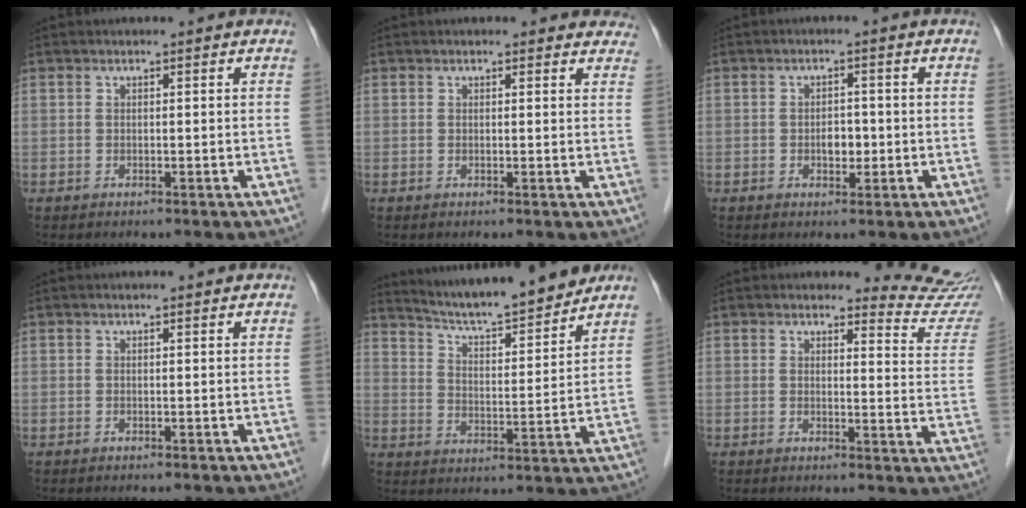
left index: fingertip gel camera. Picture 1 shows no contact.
{"total": 3.7, "force": [3.4, 1.5, 0.5], "torque": [0.015, -0.006, 0.014]}
{"total": 2.6, "force": [-0.7, 1.6, 1.9], "torque": [-0.028, 0.003, -0.007]}
{"total": 0.6, "force": [0.6, 0.1, 0.0], "torque": [-0.009, 0.002, 0.005]}
{"total": 13.9, "force": [12.9, 0.5, 5.2], "torque": [-0.087, 0.001, 0.200]}
{"total": 8.3, "force": [8.3, 0.0, -0.1], "torque": [0.009, -0.083, 0.071]}